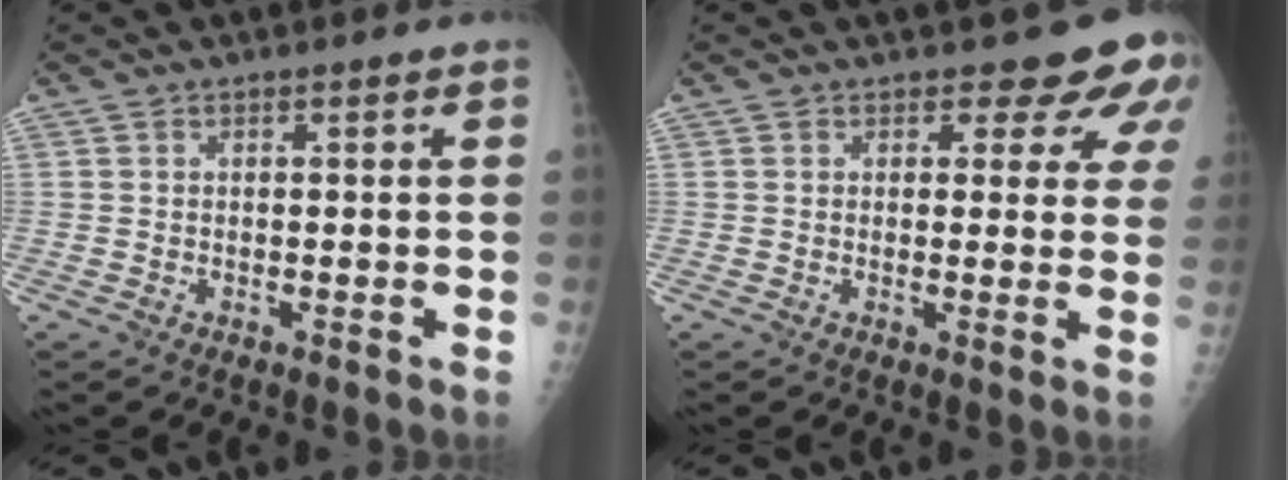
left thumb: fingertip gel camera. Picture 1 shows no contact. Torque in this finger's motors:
{"motor_torque": [-0.16, 0.39, 0.53, -0.39, 0.09]}